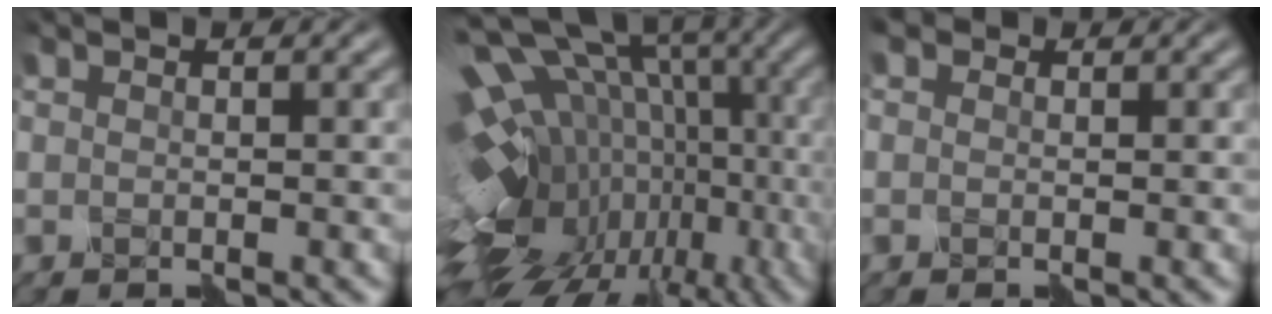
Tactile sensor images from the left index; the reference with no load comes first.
{"total": 15.0, "force": [-4.1, 9.9, 10.4], "torque": [-0.179, 0.030, -0.027]}
{"total": 1.1, "force": [0.4, 0.9, 0.4], "torque": [-0.001, 0.013, -0.012]}